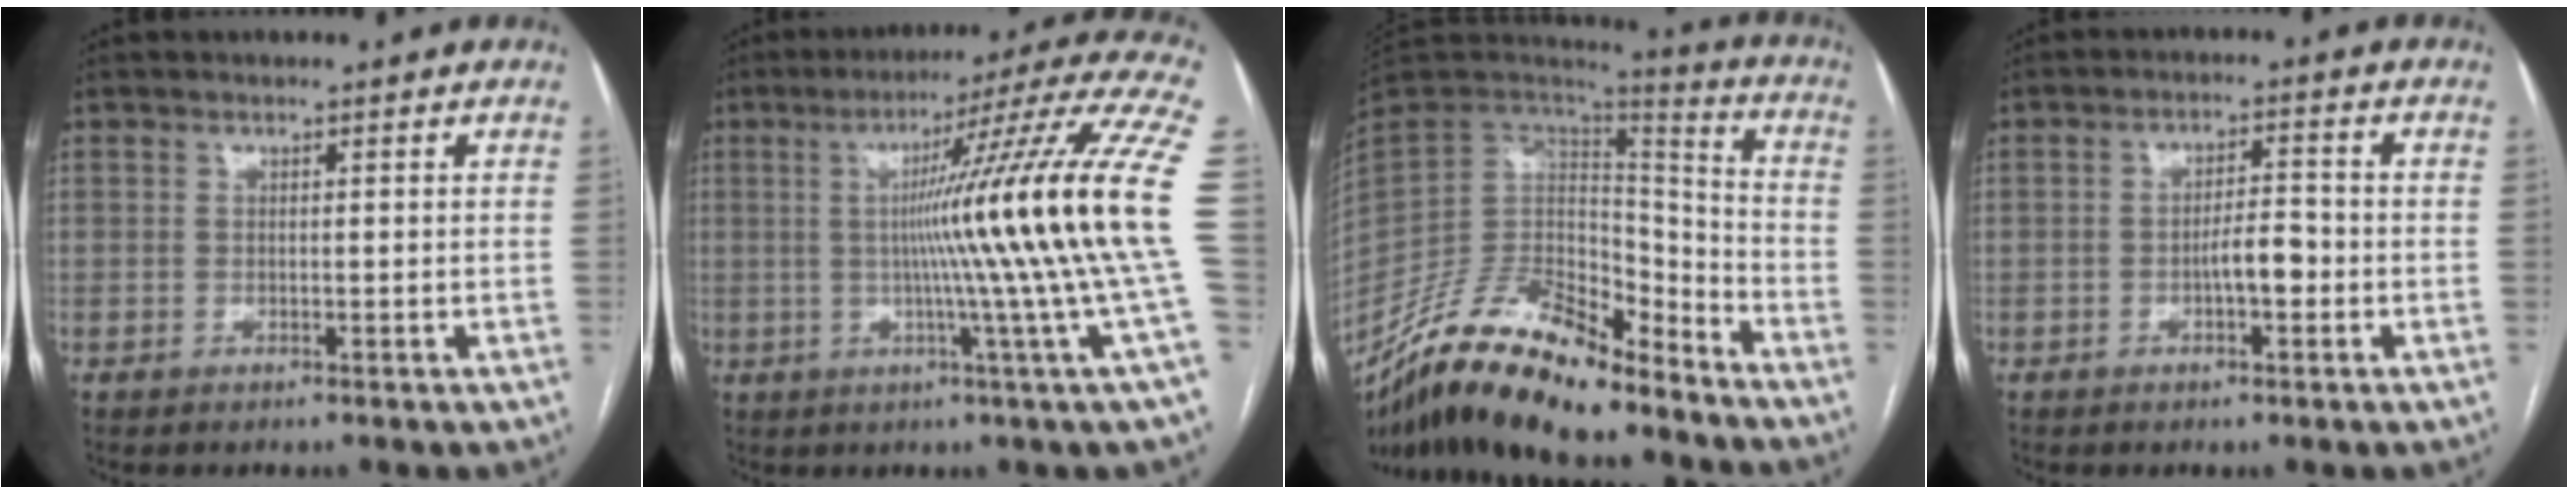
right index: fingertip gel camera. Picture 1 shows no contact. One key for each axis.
{"total": 21.3, "fx": -0.1, "fy": -3.5, "fz": 21.0, "tx": -0.240, "ty": 0.007, "tz": -0.022}
{"total": 21.3, "fx": -17.0, "fy": 6.8, "fz": 10.9, "tx": -0.213, "ty": 0.011, "tz": -0.308}
{"total": 4.2, "fx": -1.3, "fy": 1.2, "fz": 3.8, "tx": -0.064, "ty": 0.009, "tz": -0.020}